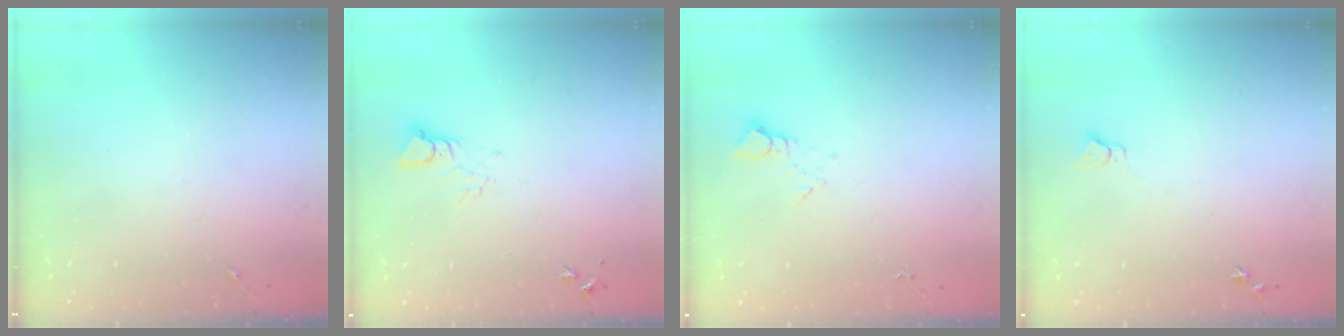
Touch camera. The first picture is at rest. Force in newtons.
{"total": 3.2, "press": 3.2, "slide": 0.2}
{"total": 2.7, "press": 2.7, "slide": 0.2}
{"total": 4.1, "press": 4.0, "slide": 0.5}